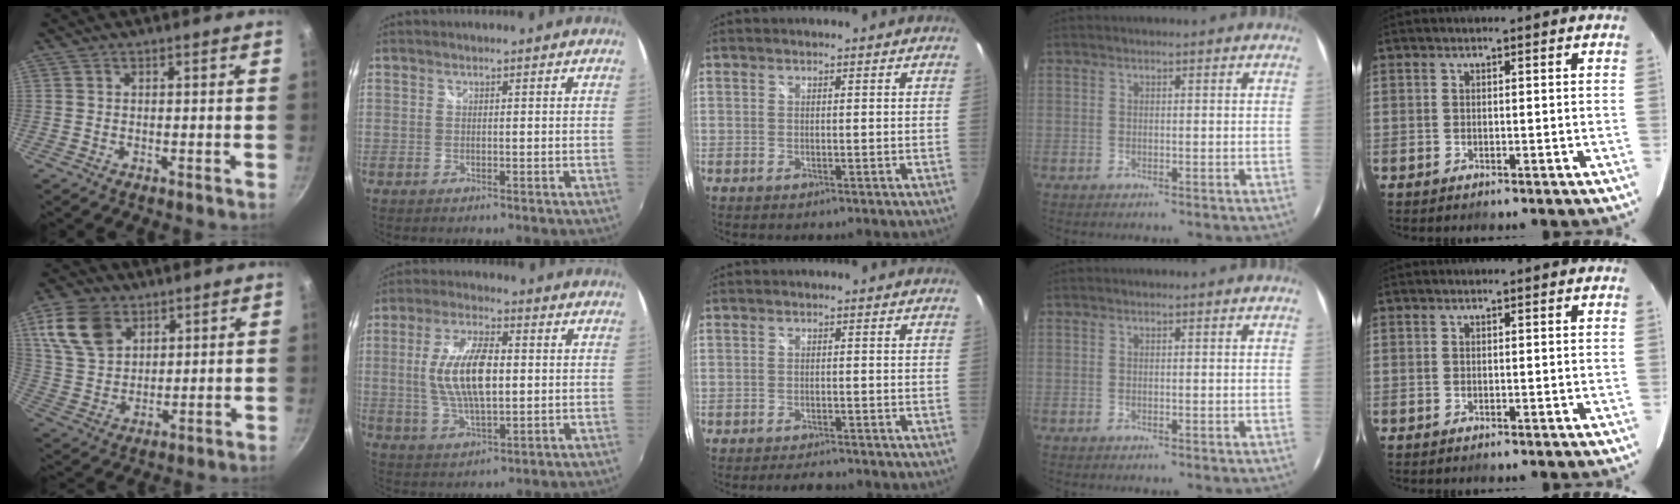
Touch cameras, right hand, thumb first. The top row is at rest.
{"thumb": {"total": 12.6, "force": [5.9, 8.6, 7.1], "torque": [-0.120, -0.011, 0.121]}, "index": {"total": 12.5, "force": [0.8, 5.2, 11.3], "torque": [-0.220, 0.003, 0.019]}, "middle": {"total": 3.3, "force": [-3.0, 0.9, 1.1], "torque": [-0.026, -0.007, -0.044]}}